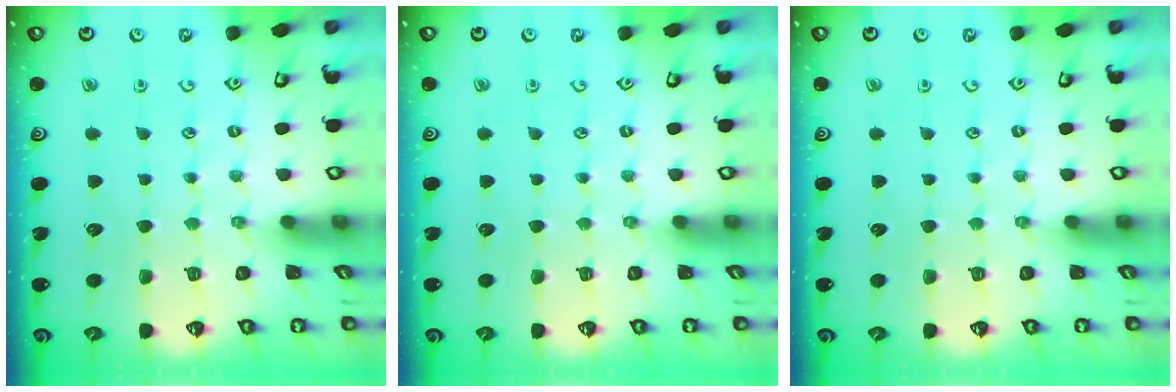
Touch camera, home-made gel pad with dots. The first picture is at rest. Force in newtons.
{"total": 0.0}
{"total": 0.0}